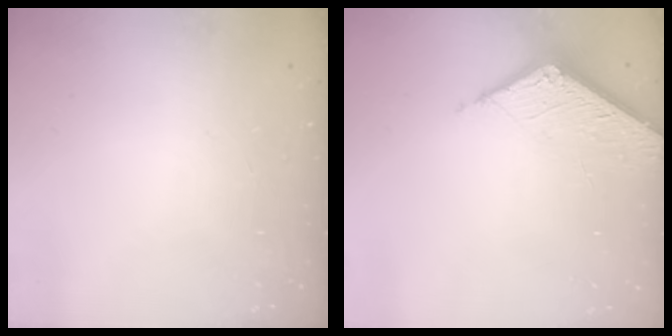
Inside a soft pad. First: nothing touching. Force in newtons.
{"total": 6.7, "press": 6.7, "slide": 0.2}